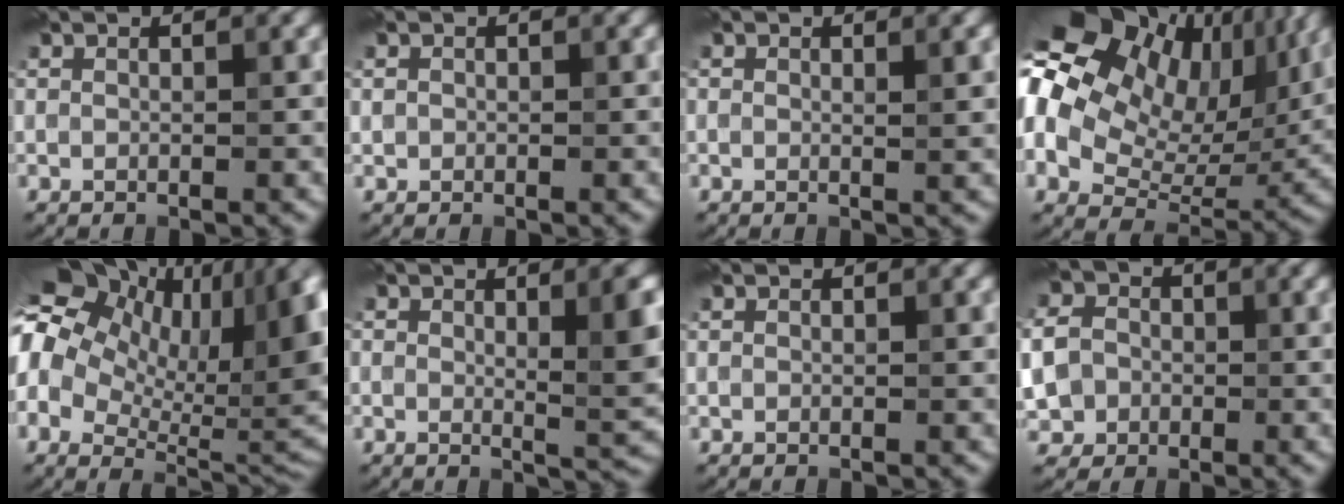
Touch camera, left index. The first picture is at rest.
{"total": 0.5, "force": [0.1, 0.5, 0.1], "torque": [0.004, 0.003, 0.001]}
{"total": 1.3, "force": [0.3, 0.2, 1.3], "torque": [-0.016, 0.003, 0.005]}
{"total": 19.7, "force": [7.3, 13.3, 12.7], "torque": [-0.269, 0.050, 0.134]}
{"total": 18.4, "force": [4.6, 10.5, 14.3], "torque": [-0.213, 0.033, 0.097]}
{"total": 5.3, "force": [0.6, 1.8, 4.9], "torque": [-0.066, 0.000, 0.010]}
{"total": 0.0}
{"total": 10.1, "force": [-2.4, 9.0, 3.9], "torque": [-0.095, -0.001, -0.073]}